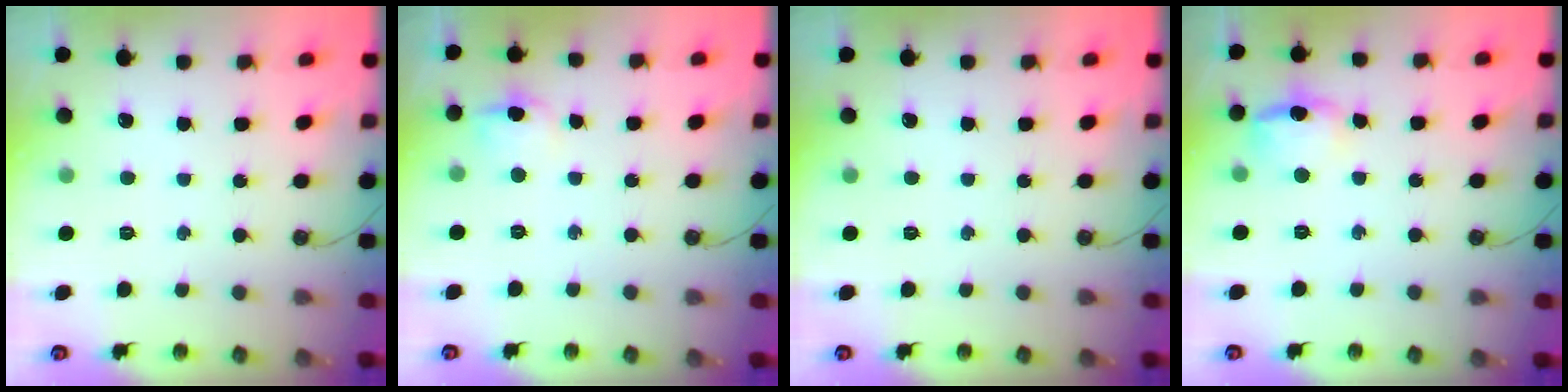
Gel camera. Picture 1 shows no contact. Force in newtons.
{"total": 4.7, "press": 4.5, "slide": 1.5}
{"total": 0.0}
{"total": 10.8, "press": 10.7, "slide": 0.9}